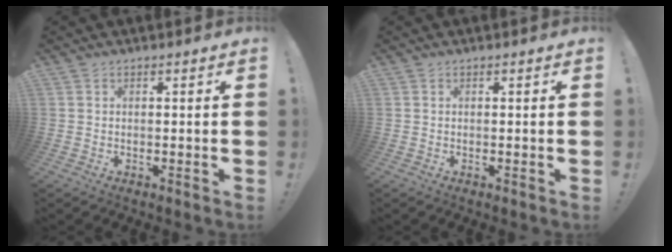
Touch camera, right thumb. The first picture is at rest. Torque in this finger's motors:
{"motor_torque": [0.00, 0.00, 0.00, 0.00, 0.00]}